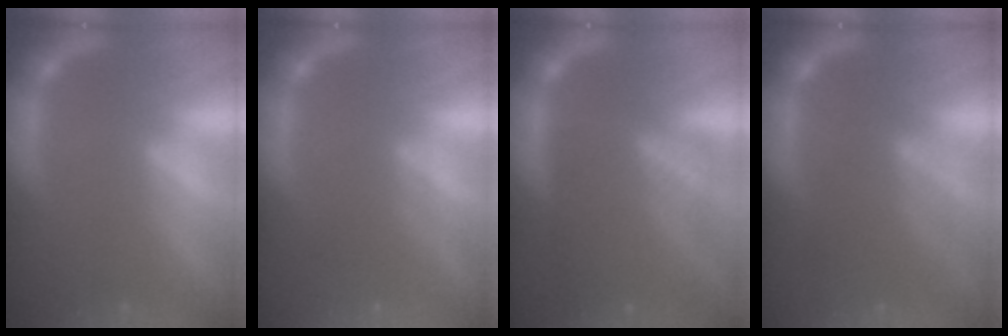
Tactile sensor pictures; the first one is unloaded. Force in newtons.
{"total": 2.5}
{"total": 9.5}
{"total": 5.0}